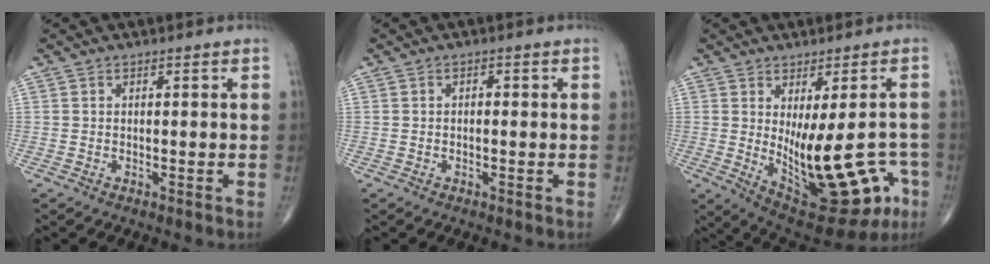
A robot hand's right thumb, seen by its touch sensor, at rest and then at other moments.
{"total": 1.0, "force": [0.0, 0.5, 0.8], "torque": [-0.010, 0.002, -0.004]}
{"total": 19.6, "force": [-4.2, 8.1, 17.3], "torque": [-0.215, -0.017, -0.028]}